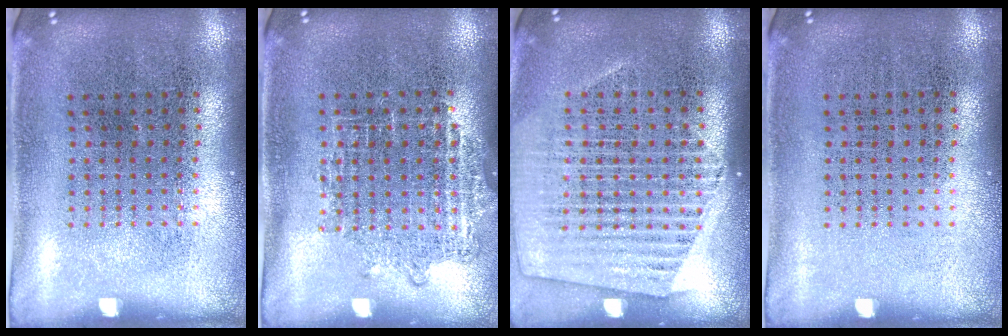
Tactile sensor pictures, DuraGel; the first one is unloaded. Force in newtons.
{"total": 1.0, "press": 1.0, "slide": 0.2}
{"total": 1.4, "press": 1.3, "slide": 0.5}
{"total": 0.0}